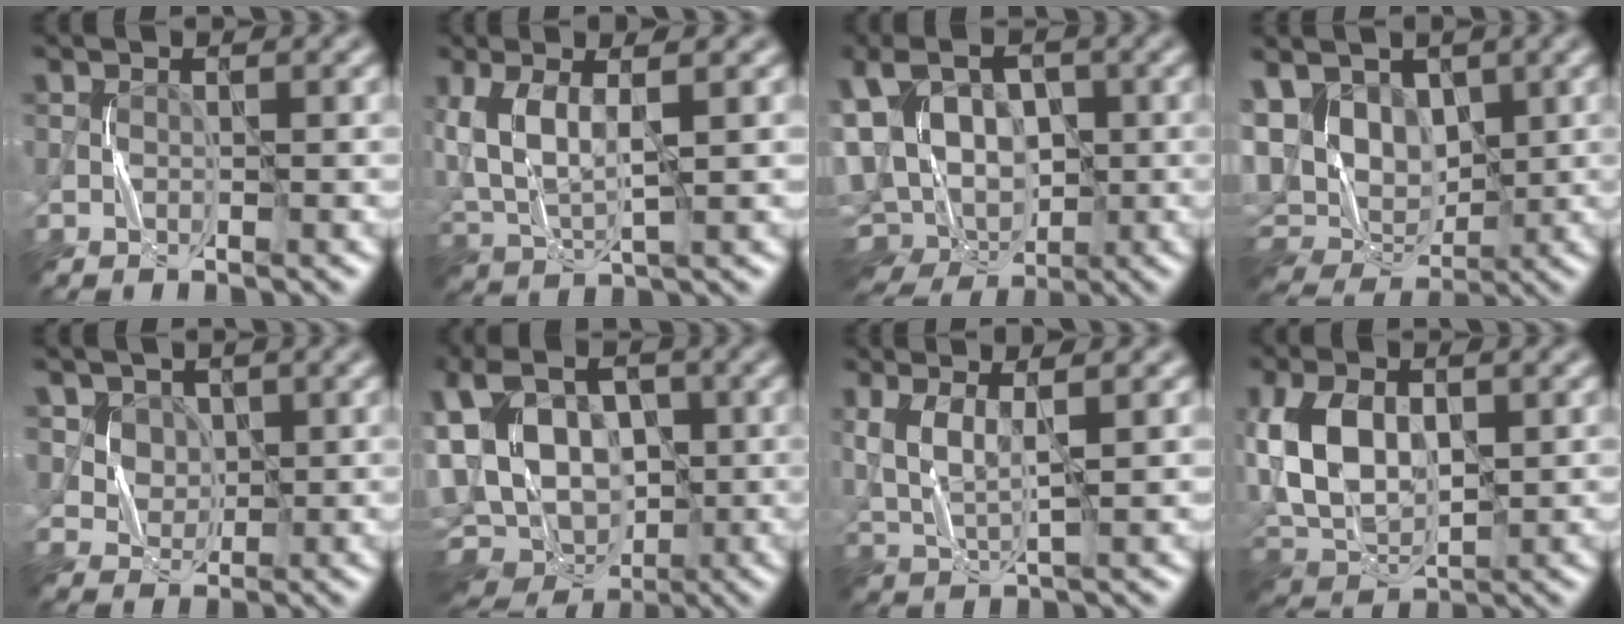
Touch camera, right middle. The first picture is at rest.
{"total": 6.0, "force": [2.0, 2.2, 5.2], "torque": [-0.129, 0.001, 0.042]}
{"total": 13.5, "force": [-1.8, 9.8, 9.1], "torque": [-0.179, 0.014, -0.017]}
{"total": 9.5, "force": [2.9, 6.6, 6.2], "torque": [-0.127, 0.015, 0.062]}
{"total": 4.1, "force": [2.1, 3.2, 1.6], "torque": [-0.047, -0.004, 0.049]}
{"total": 16.7, "force": [-1.7, 12.4, 11.0], "torque": [-0.238, 0.024, -0.021]}
{"total": 4.0, "force": [1.5, 1.0, 3.5], "torque": [-0.084, -0.002, 0.036]}
{"total": 8.1, "force": [1.1, 4.9, 6.3], "torque": [-0.140, 0.004, 0.019]}